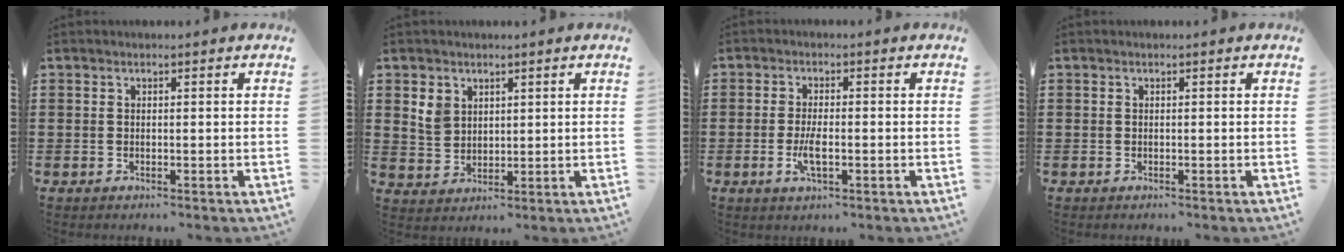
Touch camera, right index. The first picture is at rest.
{"total": 3.8, "force": [2.0, 3.0, 1.2], "torque": [-0.034, 0.012, 0.038]}
{"total": 3.8, "force": [-1.1, 1.1, 3.5], "torque": [-0.073, -0.004, -0.022]}
{"total": 0.0}